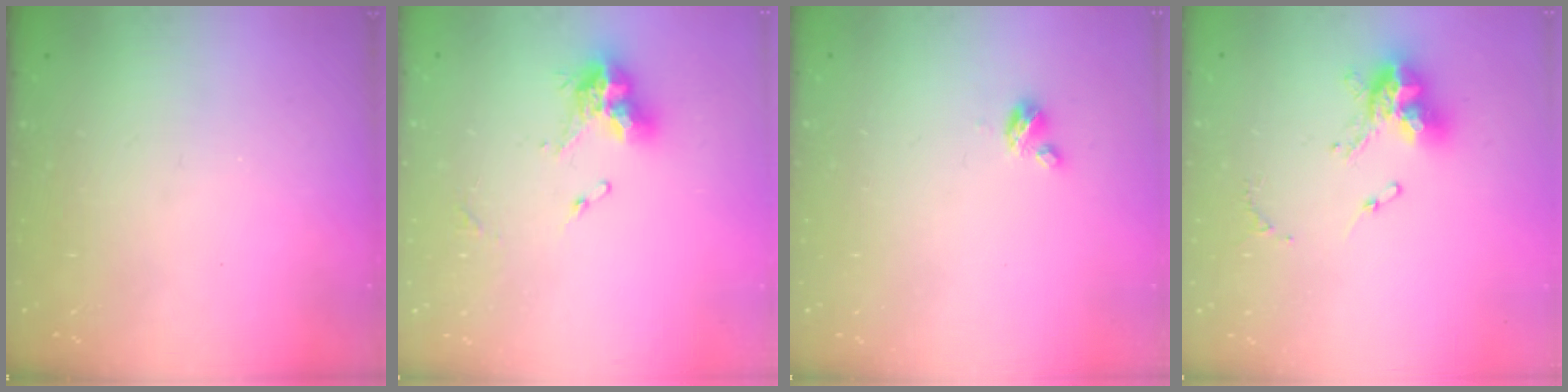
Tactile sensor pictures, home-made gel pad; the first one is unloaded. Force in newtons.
{"total": 9.9, "press": 9.8, "slide": 1.1}
{"total": 2.7, "press": 2.7, "slide": 0.3}
{"total": 12.6, "press": 12.5, "slide": 1.4}